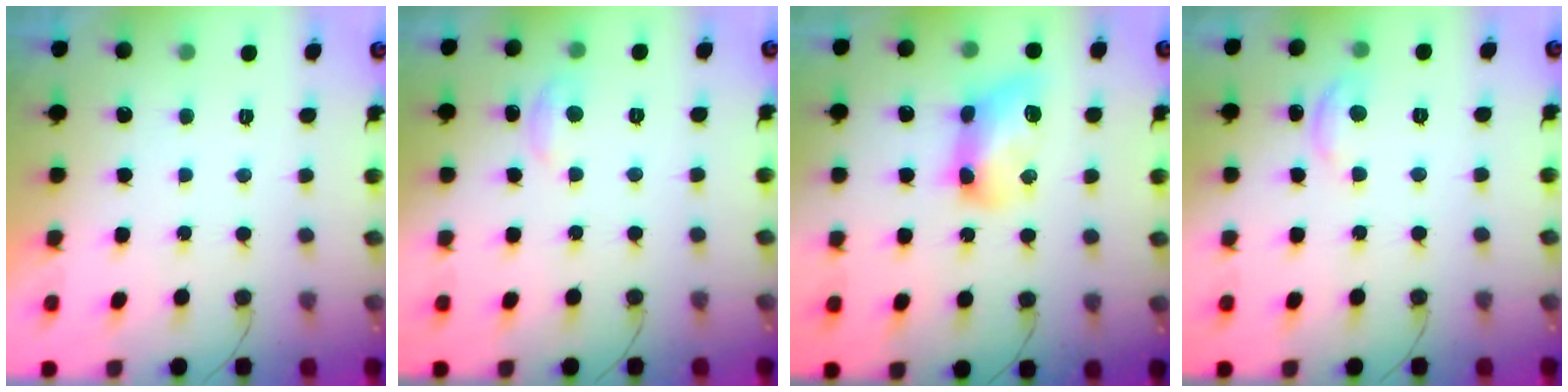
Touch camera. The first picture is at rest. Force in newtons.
{"total": 4.6, "press": 4.5, "slide": 0.6}
{"total": 12.5, "press": 12.5, "slide": 0.4}
{"total": 4.5, "press": 4.5, "slide": 0.5}